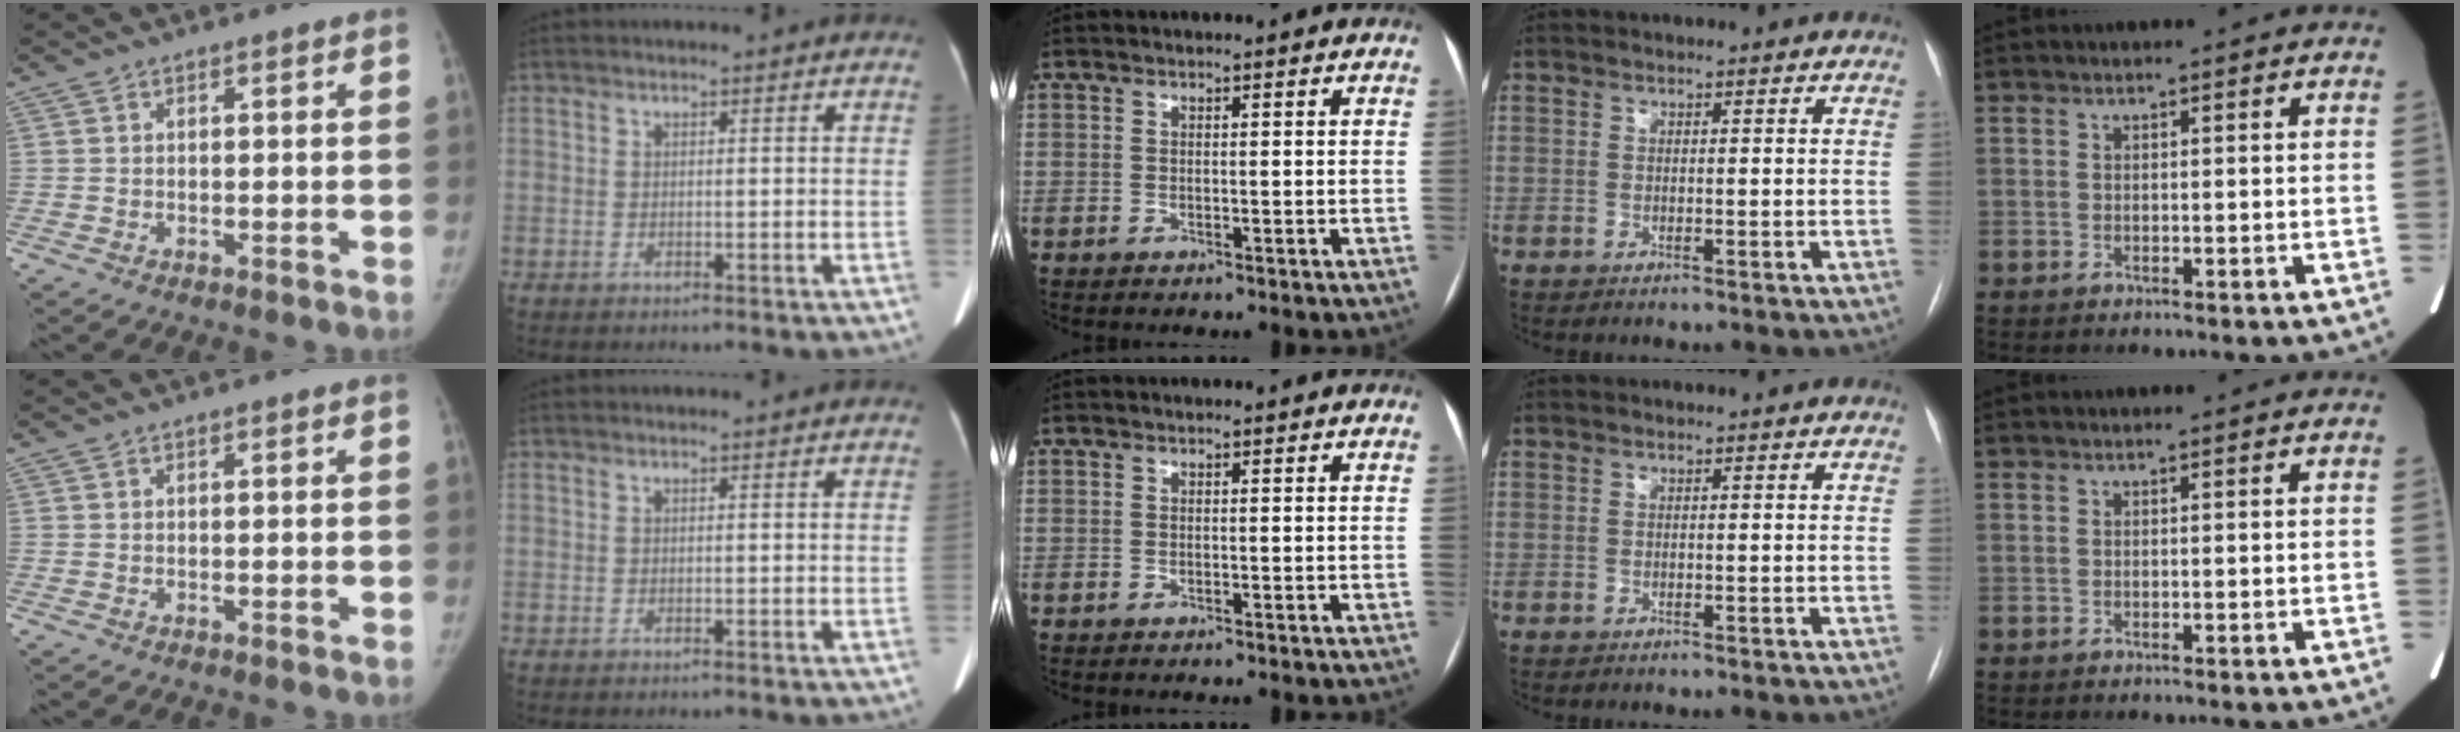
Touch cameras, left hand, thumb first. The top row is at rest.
{}